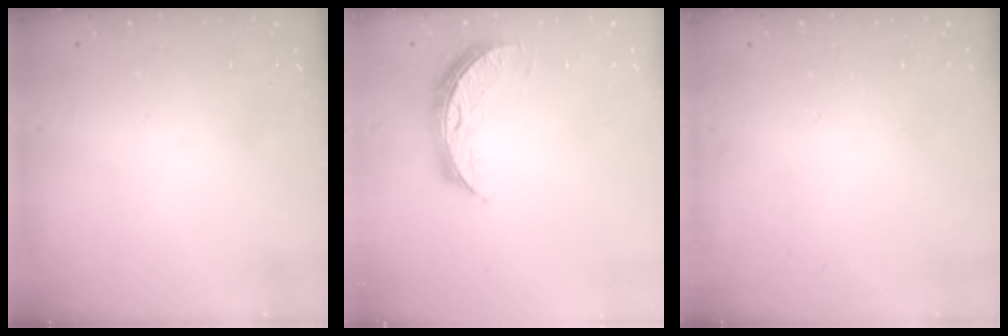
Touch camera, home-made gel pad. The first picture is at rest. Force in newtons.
{"total": 9.3, "press": 9.3, "slide": 0.0}
{"total": 0.0}